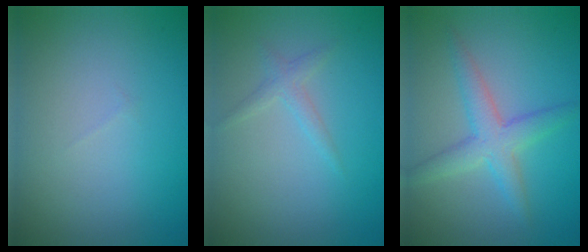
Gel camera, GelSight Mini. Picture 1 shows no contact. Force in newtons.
{"total": 1.3, "press": 1.3, "slide": 0.1}
{"total": 3.7, "press": 3.7, "slide": 0.1}